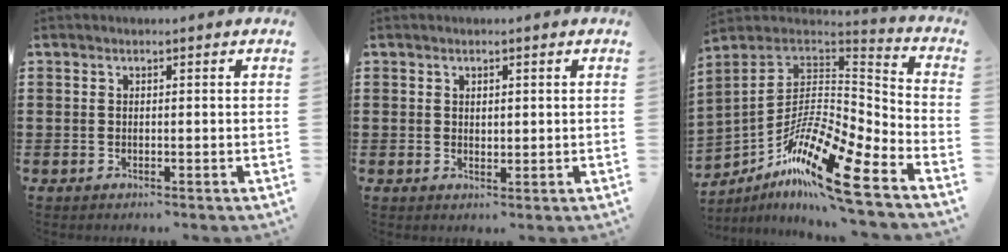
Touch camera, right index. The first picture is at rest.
{"total": 0.9, "force": [0.6, 0.6, 0.4], "torque": [-0.009, 0.005, 0.010]}
{"total": 16.7, "force": [-11.3, 3.3, 11.9], "torque": [-0.228, 0.016, -0.210]}